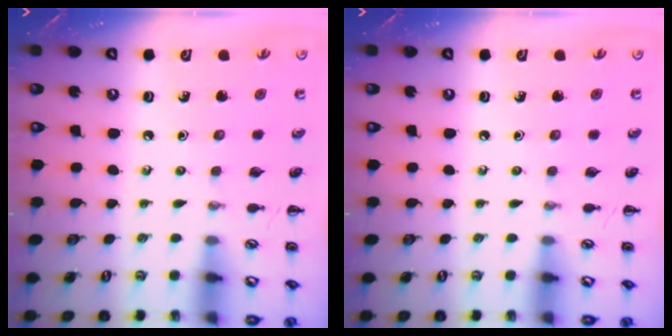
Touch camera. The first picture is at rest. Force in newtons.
{"total": 0.0}